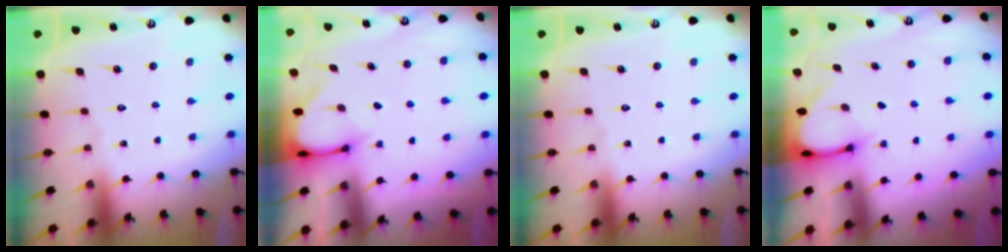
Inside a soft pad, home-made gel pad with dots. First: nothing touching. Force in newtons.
{"total": 3.3, "press": 3.2, "slide": 0.2}
{"total": 0.0}
{"total": 3.0, "press": 3.0, "slide": 0.2}